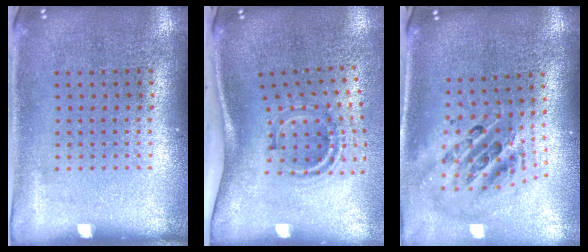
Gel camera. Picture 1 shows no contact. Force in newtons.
{"total": 1.6, "press": 1.1, "slide": 1.1}
{"total": 2.4, "press": 1.7, "slide": 1.7}